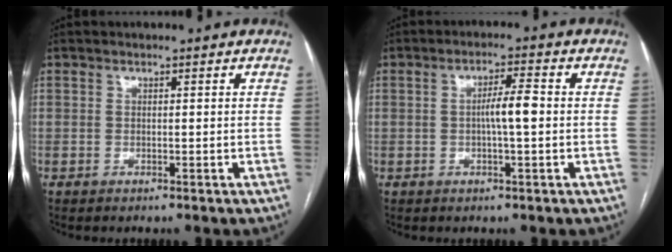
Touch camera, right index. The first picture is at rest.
{"total": 4.3, "force": [-0.2, 0.3, 4.3], "torque": [-0.075, 0.006, -0.004]}